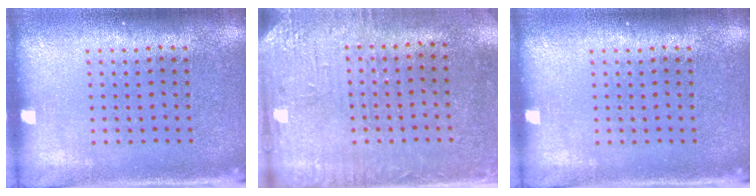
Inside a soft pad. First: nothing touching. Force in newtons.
{"total": 3.2, "press": 2.6, "slide": 1.8}
{"total": 0.0}